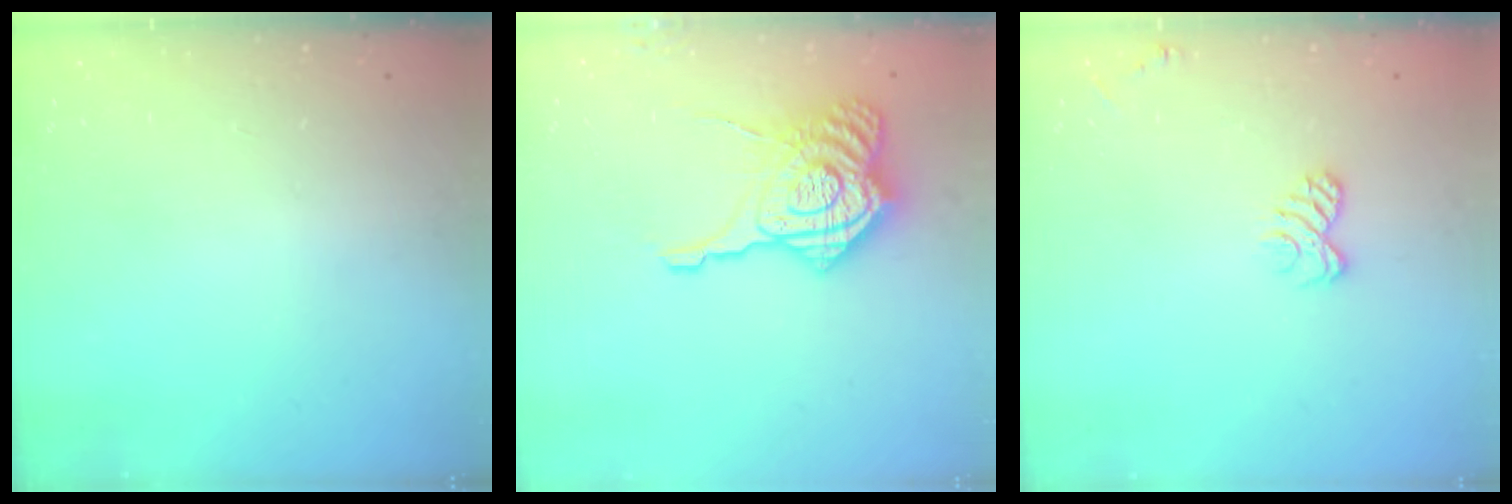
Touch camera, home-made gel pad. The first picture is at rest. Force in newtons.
{"total": 16.3, "press": 16.2, "slide": 1.8}
{"total": 6.1, "press": 5.9, "slide": 1.4}